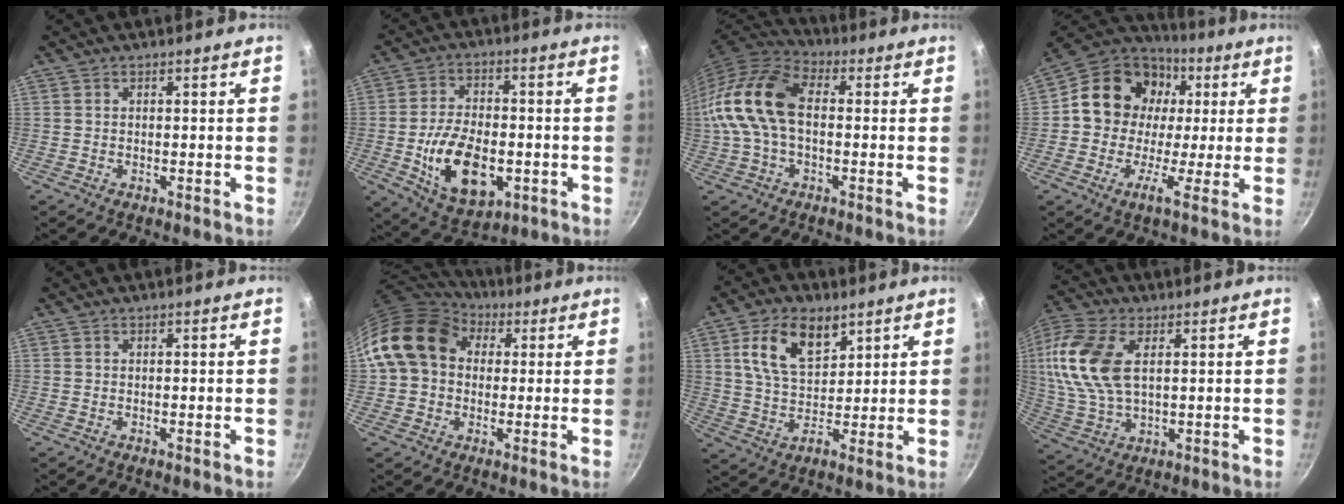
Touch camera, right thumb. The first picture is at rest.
{"total": 15.2, "force": [-3.5, 8.9, 11.9], "torque": [-0.190, 0.010, -0.049]}
{"total": 15.3, "force": [0.1, 9.4, 12.0], "torque": [-0.227, 0.038, -0.016]}
{"total": 15.1, "force": [2.3, 12.7, 7.8], "torque": [-0.106, 0.019, 0.010]}
{"total": 0.0}
{"total": 15.5, "force": [3.7, 12.2, 8.8], "torque": [-0.136, 0.029, 0.052]}
{"total": 11.2, "force": [5.1, 6.8, 7.3], "torque": [-0.106, -0.016, 0.089]}
{"total": 17.0, "force": [4.1, 9.9, 13.2], "torque": [-0.283, 0.005, 0.079]}